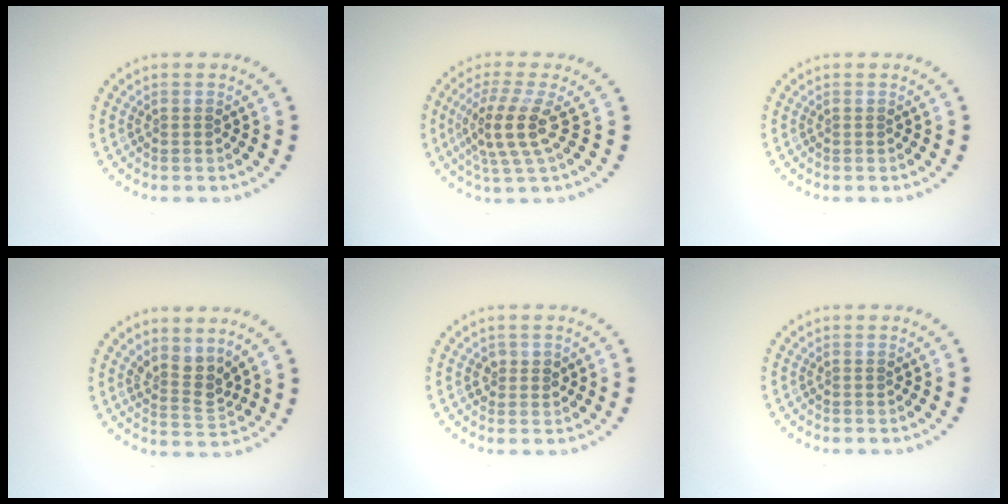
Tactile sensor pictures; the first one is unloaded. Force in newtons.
{"total": 3.9, "press": 3.2, "slide": 2.3}
{"total": 0.0}
{"total": 2.6, "press": 1.9, "slide": 1.8}
{"total": 1.4, "press": 1.4, "slide": 0.3}
{"total": 0.0}